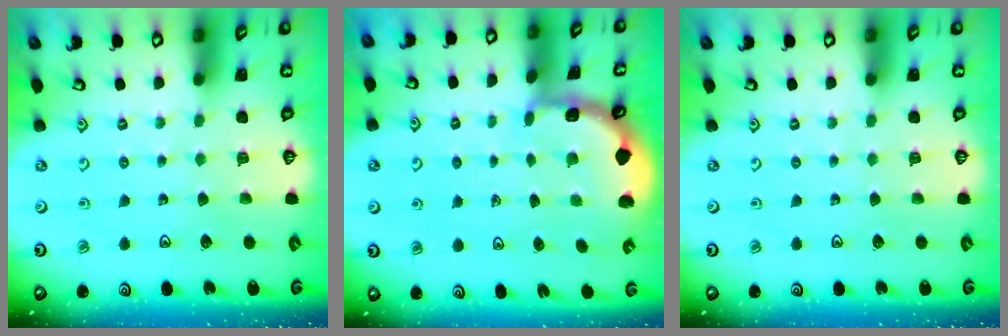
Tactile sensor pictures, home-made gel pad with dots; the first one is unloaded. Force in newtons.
{"total": 1.8, "press": 1.8, "slide": 0.2}
{"total": 0.0}